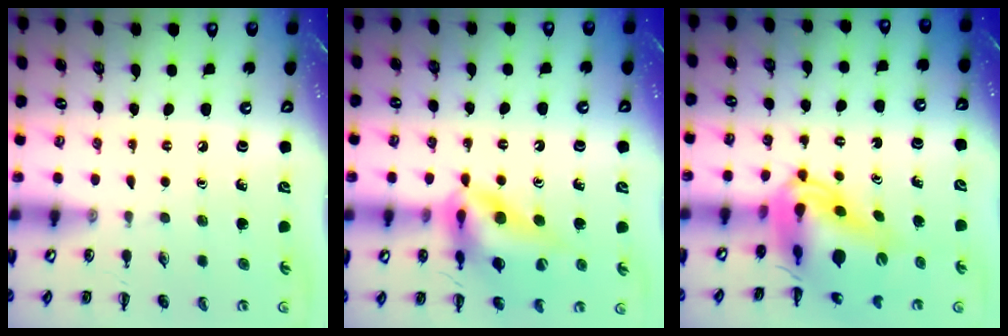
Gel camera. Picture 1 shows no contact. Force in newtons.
{"total": 15.1, "press": 14.4, "slide": 4.5}
{"total": 10.2, "press": 9.6, "slide": 3.5}